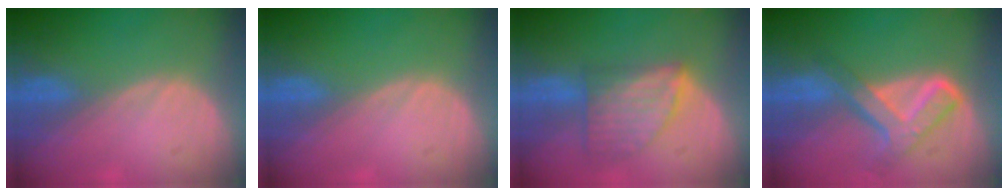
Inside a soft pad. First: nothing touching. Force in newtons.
{"total": 0.0}
{"total": 7.5, "press": 6.9, "slide": 3.0}
{"total": 7.9, "press": 6.7, "slide": 4.1}